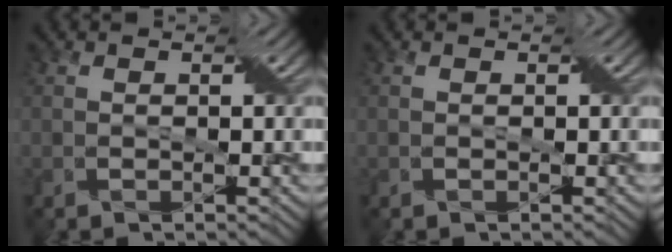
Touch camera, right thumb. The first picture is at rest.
{"total": 0.0}